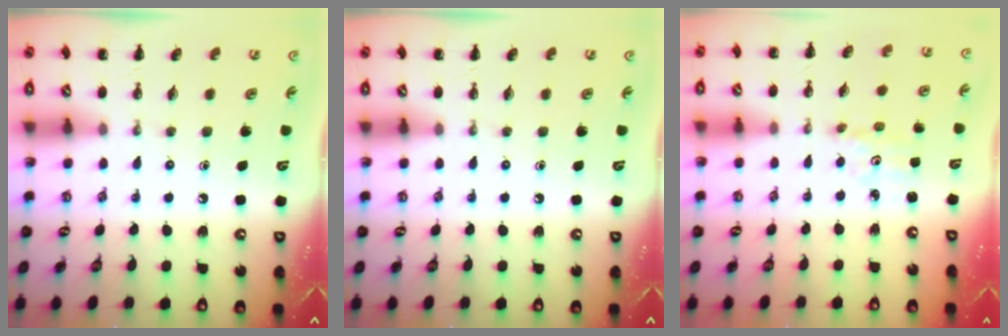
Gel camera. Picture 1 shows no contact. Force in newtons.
{"total": 0.0}
{"total": 2.1, "press": 2.0, "slide": 0.7}